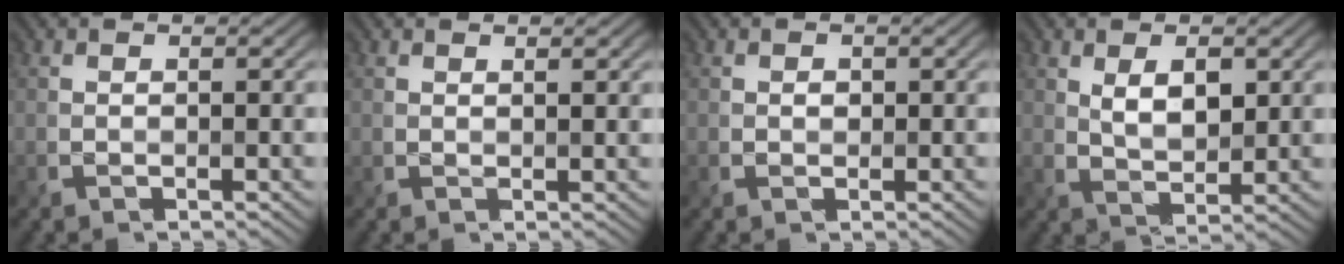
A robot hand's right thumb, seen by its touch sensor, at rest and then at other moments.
{"total": 0.8, "force": [0.7, 0.1, 0.4], "torque": [-0.008, -0.001, 0.013]}
{"total": 0.7, "force": [0.1, 0.6, 0.2], "torque": [-0.007, -0.007, 0.009]}
{"total": 4.1, "force": [1.6, 2.2, 3.2], "torque": [-0.069, -0.008, 0.037]}